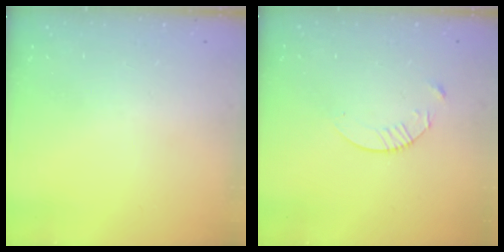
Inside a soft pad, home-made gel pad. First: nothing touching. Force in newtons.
{"total": 4.8, "press": 4.8, "slide": 0.6}